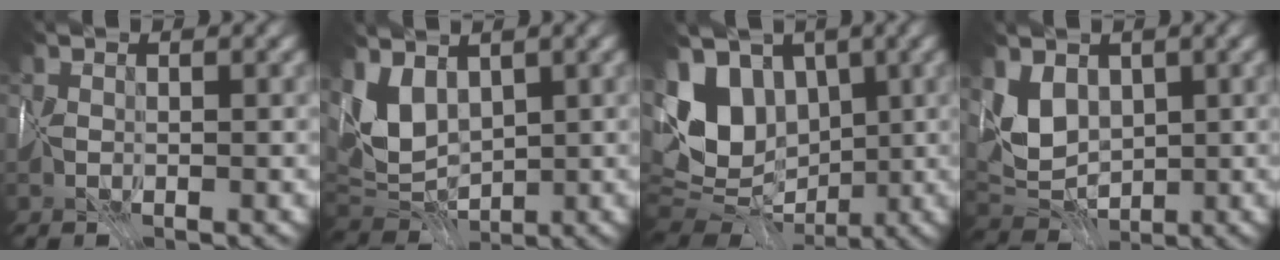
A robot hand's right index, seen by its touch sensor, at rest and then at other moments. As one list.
[{"total": 3.7, "force": [2.3, 2.1, 2.0], "torque": [-0.050, -0.002, 0.043]}, {"total": 8.2, "force": [1.6, 6.1, 5.2], "torque": [-0.108, 0.006, 0.015]}, {"total": 2.6, "force": [1.7, 1.7, 1.0], "torque": [-0.028, -0.003, 0.036]}]